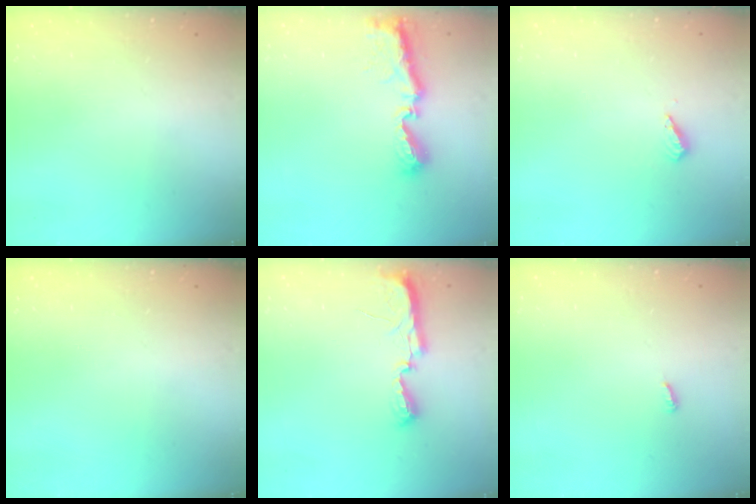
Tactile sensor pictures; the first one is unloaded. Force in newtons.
{"total": 9.2, "press": 9.2, "slide": 0.4}
{"total": 4.2, "press": 4.1, "slide": 1.0}
{"total": 0.0}
{"total": 9.4, "press": 8.3, "slide": 4.5}
{"total": 2.9, "press": 2.9, "slide": 0.2}